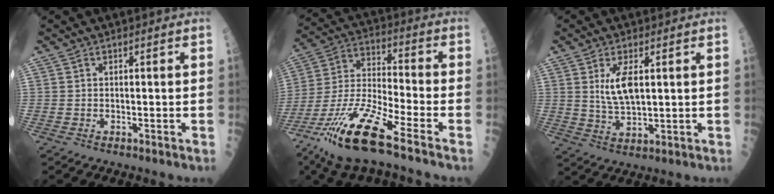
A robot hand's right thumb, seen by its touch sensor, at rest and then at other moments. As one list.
[{"total": 18.9, "force": [-11.3, 2.8, 14.9], "torque": [-0.343, 0.016, -0.213]}, {"total": 6.6, "force": [1.8, 2.6, 5.8], "torque": [-0.106, -0.016, 0.042]}]